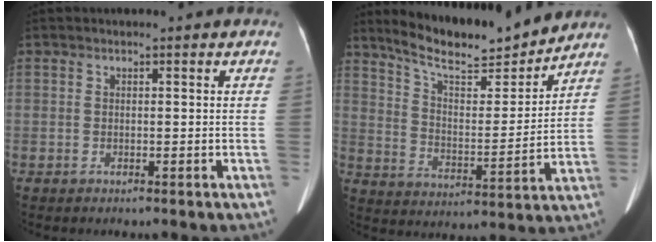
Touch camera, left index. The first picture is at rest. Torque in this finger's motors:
{"motor_torque": [0.18, -0.59, 0.04, 0.05]}